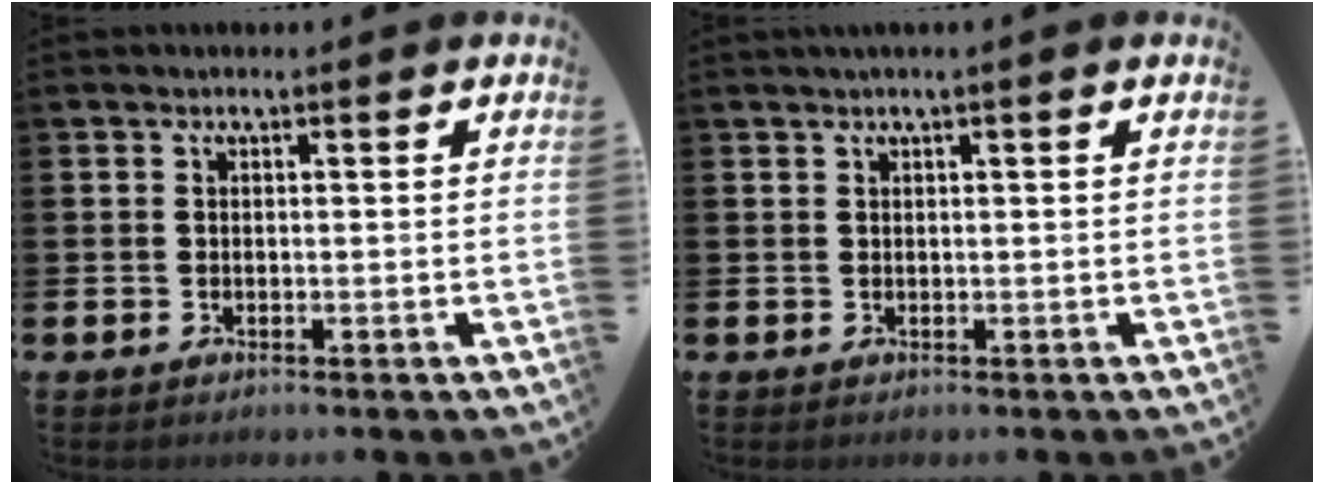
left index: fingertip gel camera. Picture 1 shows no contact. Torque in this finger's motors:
{"motor_torque": [0.88, -1.24, 0.67, 0.15]}